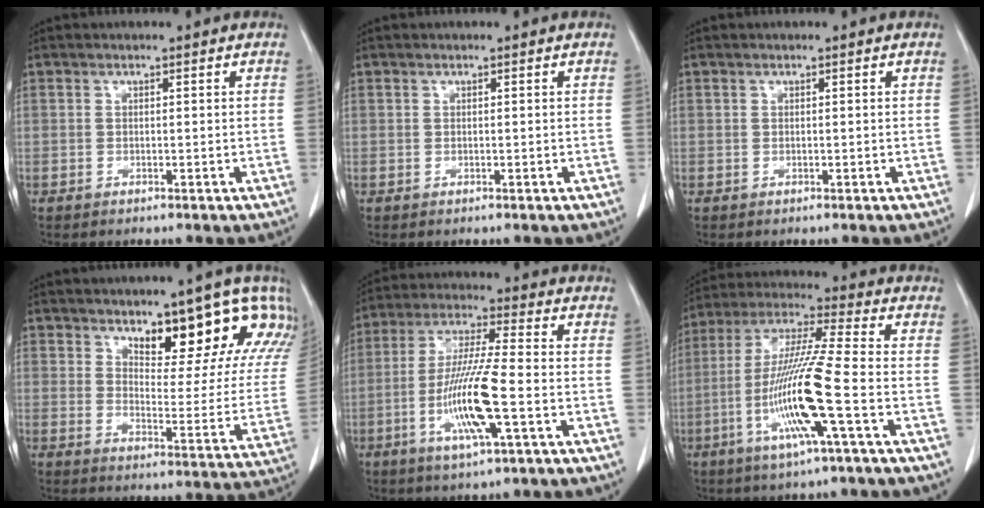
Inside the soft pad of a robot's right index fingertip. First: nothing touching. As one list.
[{"total": 0.0}, {"total": 0.0}, {"total": 18.7, "force": [13.5, 6.7, 11.1], "torque": [-0.128, -0.022, 0.169]}, {"total": 13.3, "force": [-3.7, 1.0, 12.7], "torque": [-0.257, -0.012, -0.072]}, {"total": 15.7, "force": [-4.8, -0.2, 14.9], "torque": [-0.307, -0.013, -0.097]}]